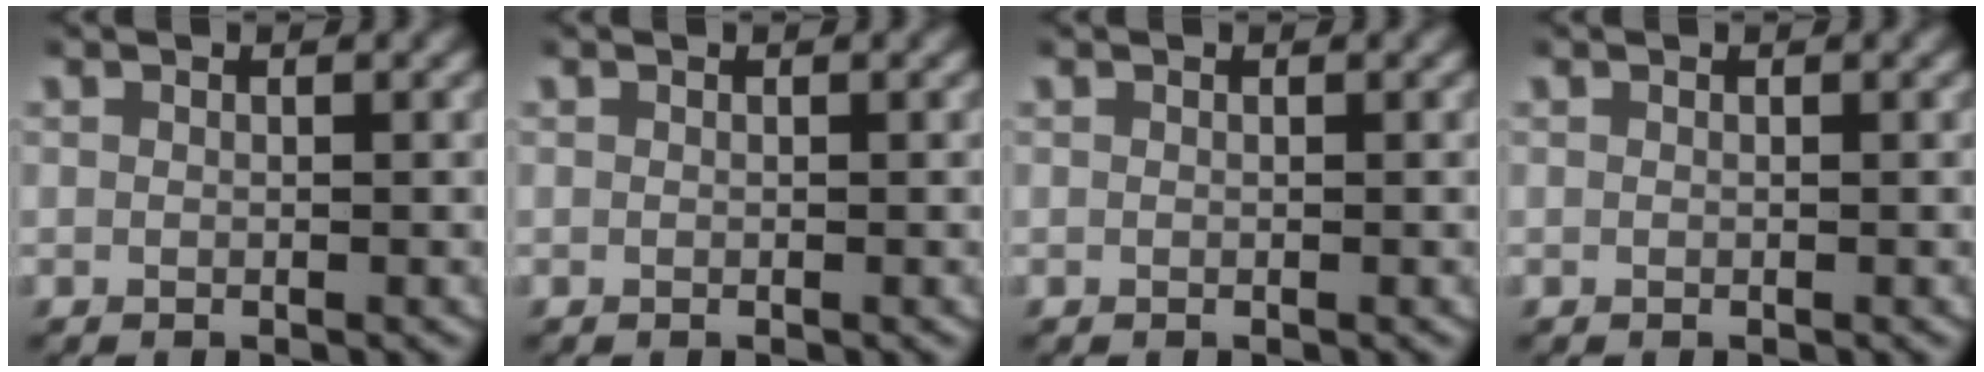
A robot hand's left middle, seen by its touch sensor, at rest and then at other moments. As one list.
[{"total": 0.0}, {"total": 0.0}, {"total": 0.0}]